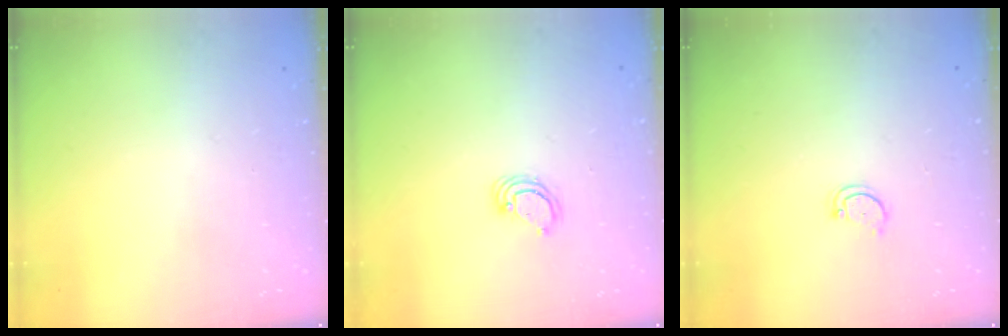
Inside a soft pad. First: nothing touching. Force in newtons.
{"total": 3.8, "press": 3.8, "slide": 0.1}
{"total": 2.8, "press": 2.8, "slide": 0.3}